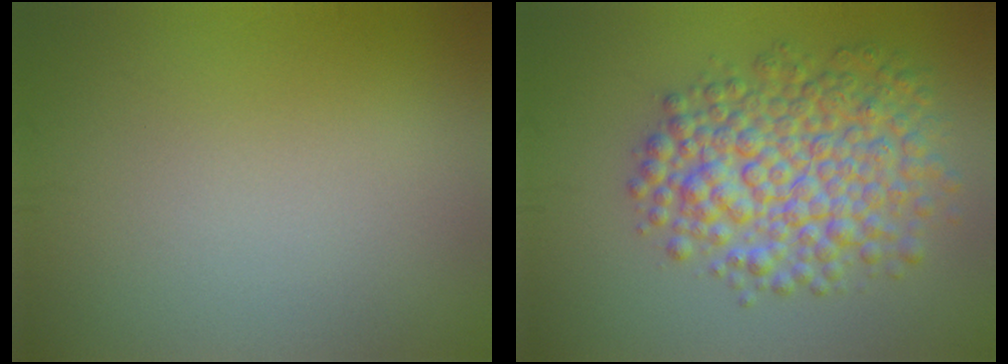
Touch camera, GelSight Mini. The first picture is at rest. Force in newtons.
{"total": 7.9, "press": 7.9, "slide": 0.2}